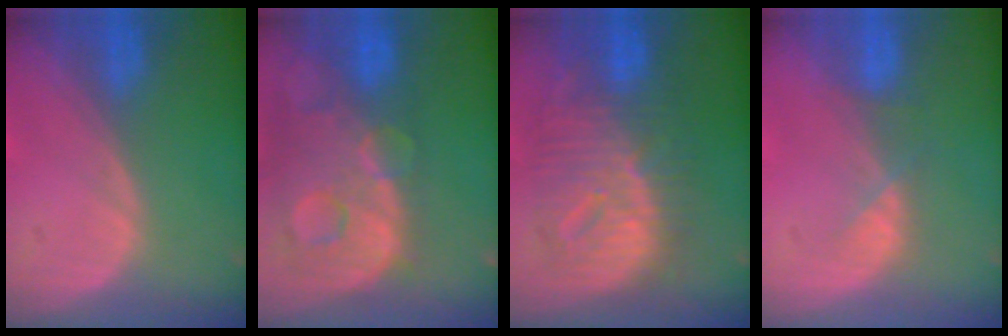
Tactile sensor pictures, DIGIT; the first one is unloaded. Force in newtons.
{"total": 13.8, "press": 11.3, "slide": 8.0}
{"total": 12.3, "press": 12.2, "slide": 1.3}
{"total": 2.6, "press": 2.5, "slide": 0.8}